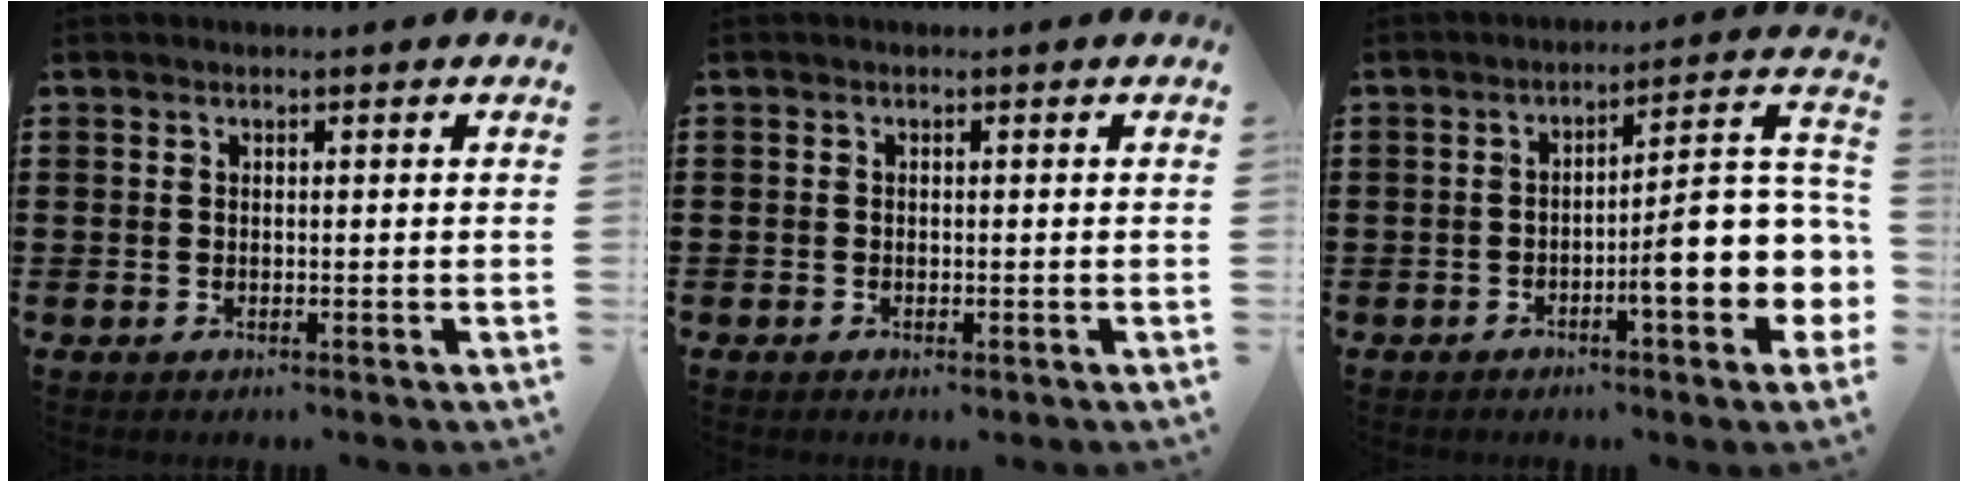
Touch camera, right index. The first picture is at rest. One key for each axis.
{"total": 0.6, "fx": -0.5, "fy": 0.4, "fz": 0.2, "tx": -0.005, "ty": 0.000, "tz": -0.010}
{"total": 11.0, "fx": -2.6, "fy": 2.6, "fz": 10.4, "tx": -0.140, "ty": -0.028, "tz": -0.050}